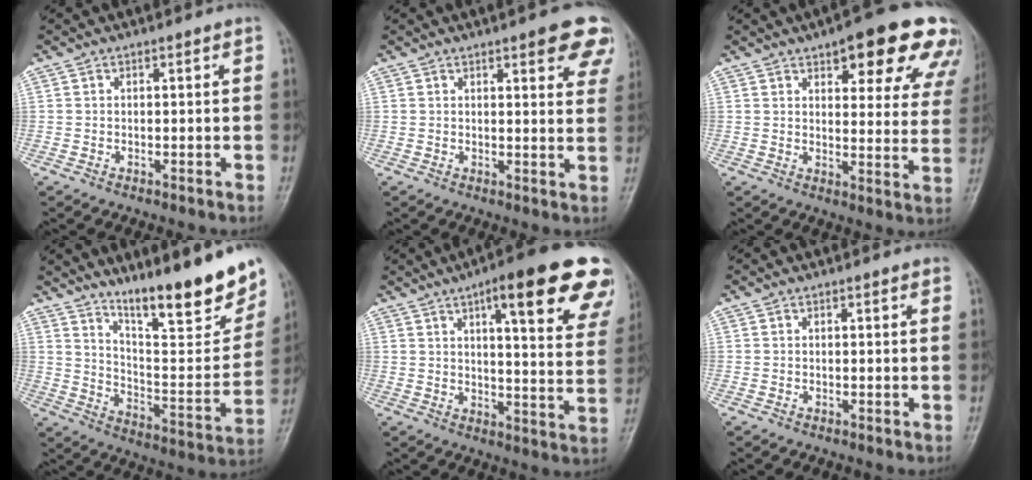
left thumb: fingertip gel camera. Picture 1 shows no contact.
{"total": 9.1, "force": [5.6, 2.8, 6.6], "torque": [-0.045, -0.021, 0.057]}
{"total": 18.5, "force": [11.1, 6.7, 13.3], "torque": [-0.124, -0.033, 0.130]}
{"total": 20.5, "force": [14.8, 3.8, 13.7], "torque": [-0.167, -0.094, 0.241]}
{"total": 22.6, "force": [12.6, 5.7, 17.8], "torque": [-0.201, -0.033, 0.151]}
{"total": 0.6, "force": [0.5, 0.1, 0.4], "torque": [-0.004, 0.002, 0.003]}